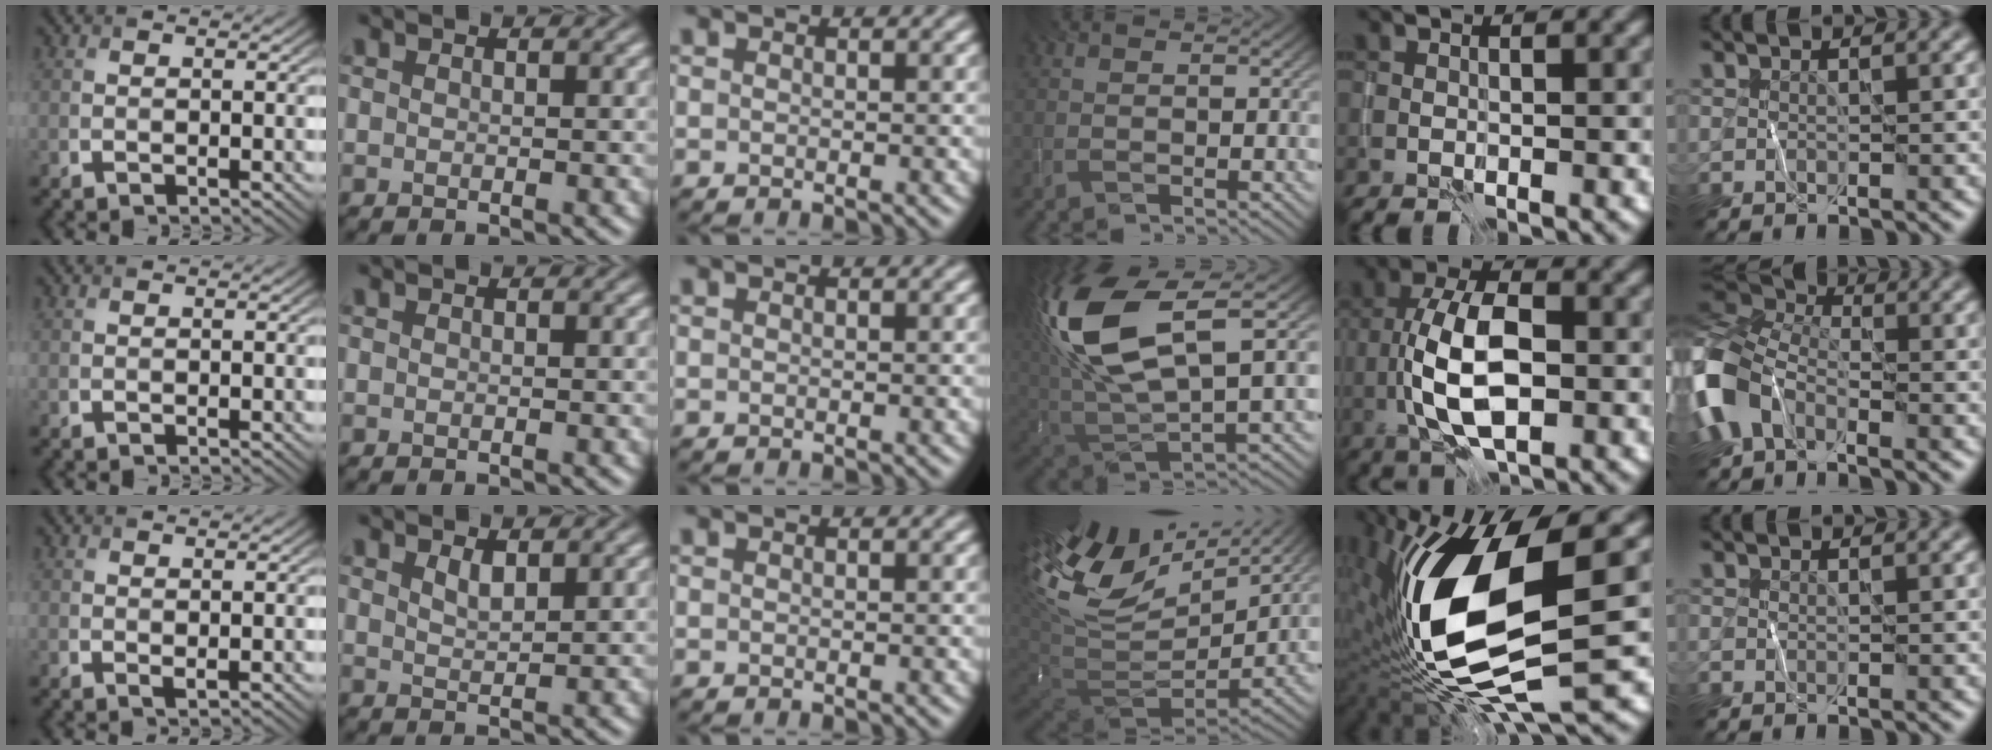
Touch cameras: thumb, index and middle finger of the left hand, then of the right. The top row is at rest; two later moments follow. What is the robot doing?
{"motion": "wipe", "object": "whiteboard"}